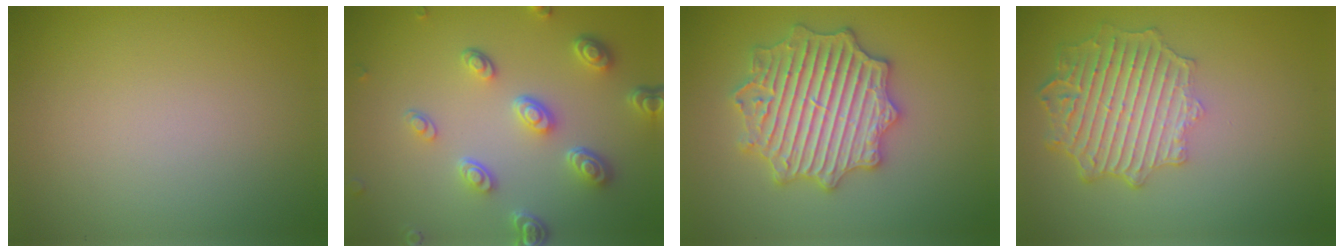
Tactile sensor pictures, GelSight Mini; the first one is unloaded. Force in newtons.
{"total": 5.2, "press": 3.9, "slide": 3.4}
{"total": 6.7, "press": 6.7, "slide": 1.0}
{"total": 6.4, "press": 4.9, "slide": 4.1}